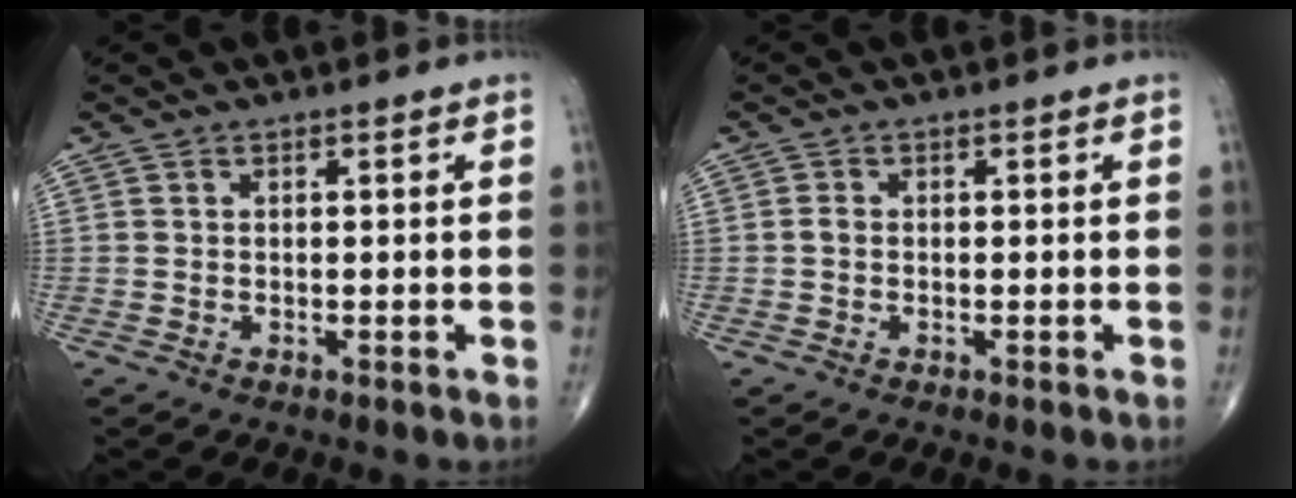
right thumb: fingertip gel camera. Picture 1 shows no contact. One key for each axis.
{"total": 1.0, "fx": -0.2, "fy": 0.7, "fz": 0.6, "tx": -0.009, "ty": 0.001, "tz": -0.006}